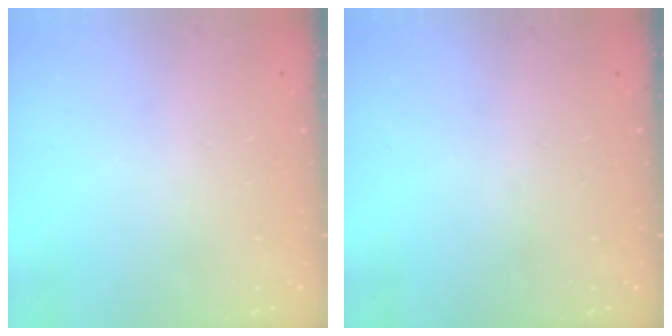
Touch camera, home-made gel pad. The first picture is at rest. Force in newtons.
{"total": 0.0}